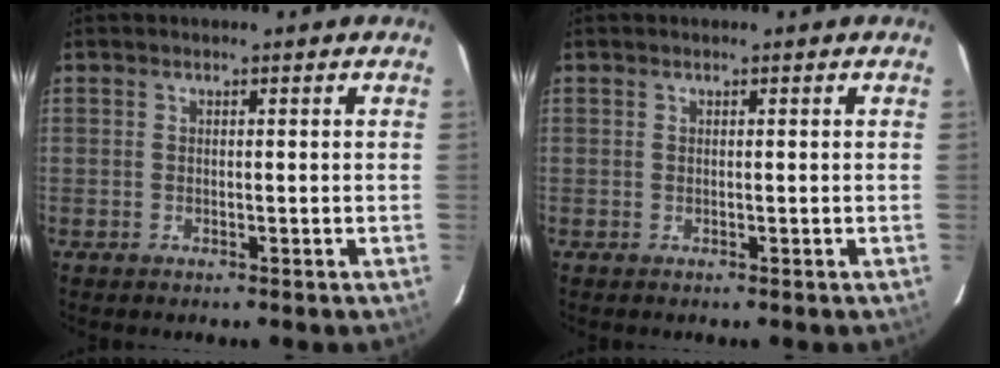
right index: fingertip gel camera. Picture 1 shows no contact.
{"total": 0.0}